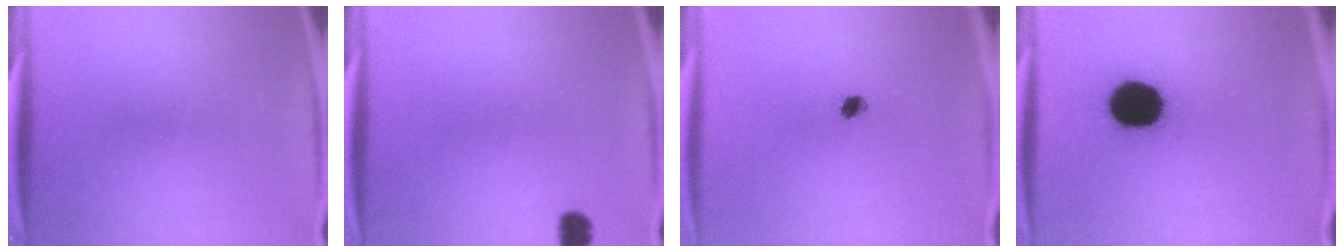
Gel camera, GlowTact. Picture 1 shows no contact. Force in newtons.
{"total": 1.8}
{"total": 2.1}
{"total": 18.5}